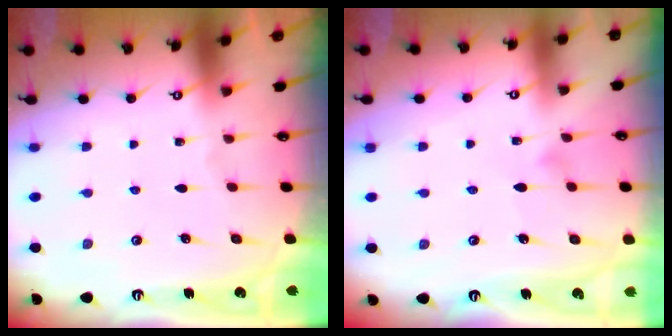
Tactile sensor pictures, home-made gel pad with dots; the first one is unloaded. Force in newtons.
{"total": 3.3, "press": 3.3, "slide": 0.1}